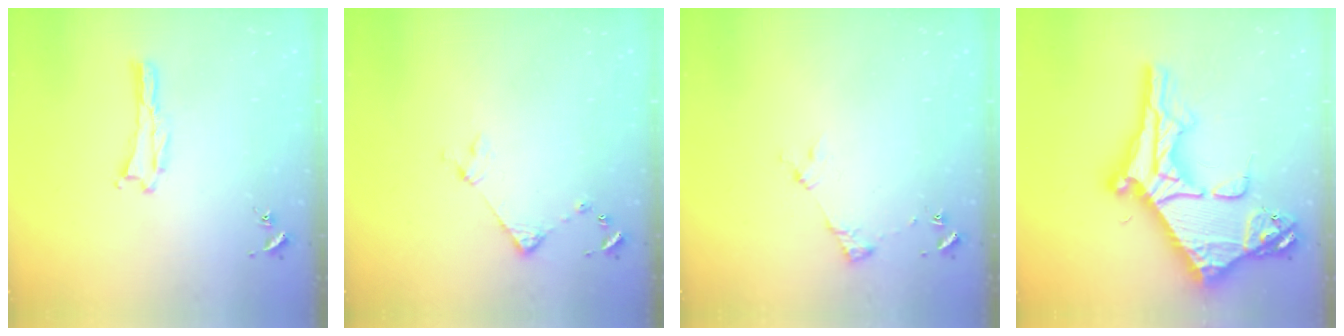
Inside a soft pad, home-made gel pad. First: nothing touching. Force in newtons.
{"total": 3.8, "press": 3.7, "slide": 0.3}
{"total": 2.9, "press": 2.9, "slide": 0.4}
{"total": 14.2, "press": 14.1, "slide": 1.3}